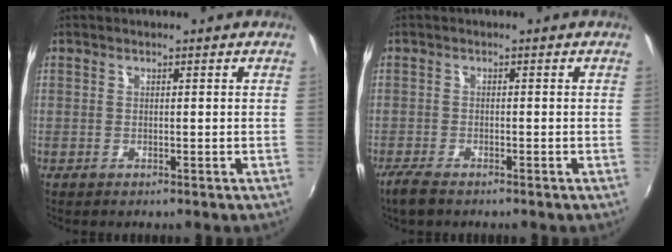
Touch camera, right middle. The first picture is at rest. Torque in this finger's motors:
{"motor_torque": [0.44, -0.43, 0.04, 0.01]}